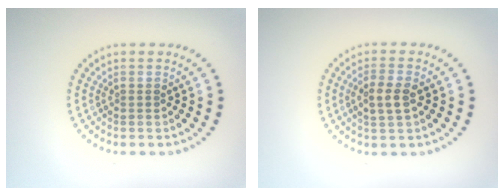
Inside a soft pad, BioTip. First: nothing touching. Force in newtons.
{"total": 2.6, "press": 2.6, "slide": 0.4}